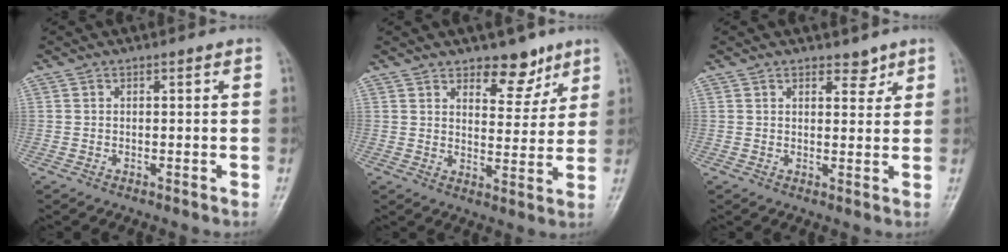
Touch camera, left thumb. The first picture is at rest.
{"total": 7.6, "force": [5.3, 4.0, 3.7], "torque": [-0.019, -0.035, 0.079]}
{"total": 2.9, "force": [2.1, 1.5, 1.2], "torque": [0.000, -0.014, 0.032]}